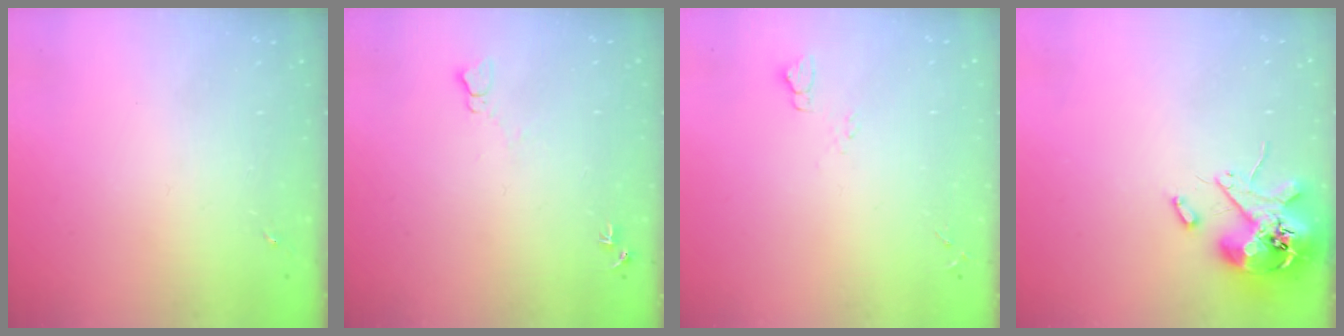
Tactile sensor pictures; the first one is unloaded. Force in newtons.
{"total": 5.7, "press": 5.7, "slide": 0.7}
{"total": 5.0, "press": 5.0, "slide": 0.6}
{"total": 12.7, "press": 12.6, "slide": 1.9}